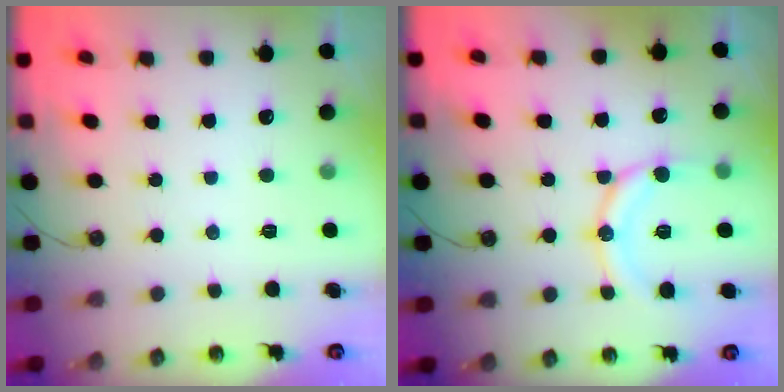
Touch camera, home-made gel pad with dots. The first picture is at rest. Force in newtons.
{"total": 13.6, "press": 13.3, "slide": 2.9}